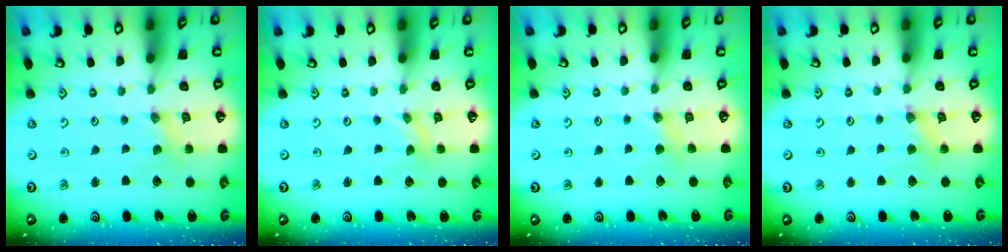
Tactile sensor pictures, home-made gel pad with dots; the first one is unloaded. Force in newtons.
{"total": 0.0}
{"total": 2.5, "press": 2.5, "slide": 0.5}
{"total": 4.8, "press": 4.8, "slide": 0.5}